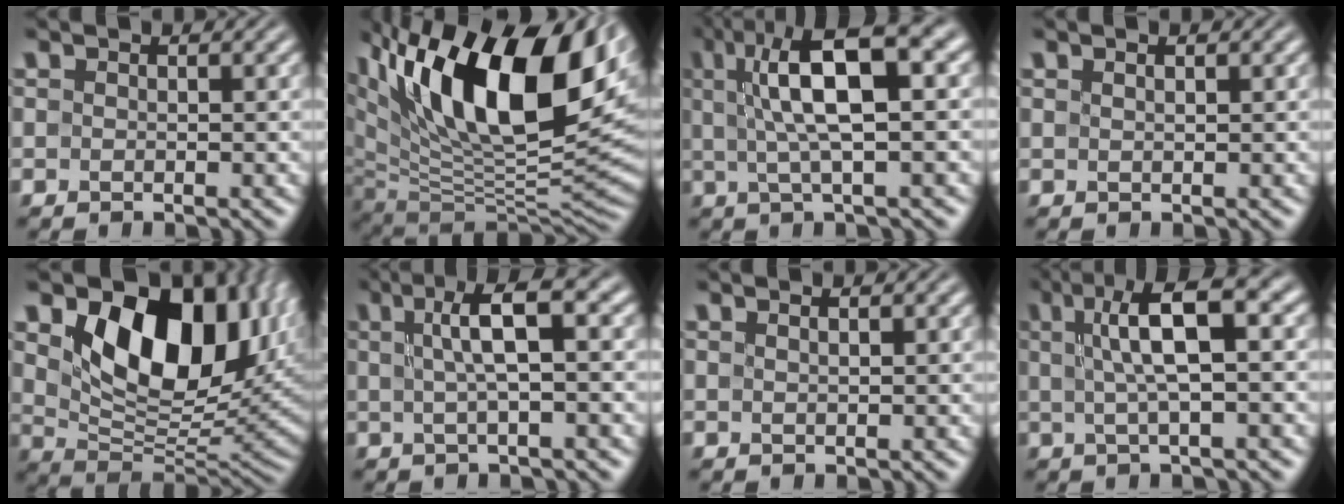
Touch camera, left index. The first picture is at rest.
{"total": 18.1, "force": [7.4, 8.3, 14.2], "torque": [-0.237, 0.010, 0.126]}
{"total": 9.5, "force": [2.5, 2.7, 8.8], "torque": [-0.152, 0.014, 0.039]}
{"total": 0.9, "force": [0.6, 0.2, 0.6], "torque": [-0.014, 0.001, 0.009]}
{"total": 13.4, "force": [4.5, 8.3, 9.5], "torque": [-0.144, -0.009, 0.084]}
{"total": 5.2, "force": [1.1, 1.2, 4.9], "torque": [-0.081, 0.017, 0.015]}
{"total": 1.2, "force": [0.7, 0.3, 0.9], "torque": [-0.014, -0.003, 0.011]}
{"total": 7.0, "force": [1.7, 1.8, 6.5], "torque": [-0.107, 0.018, 0.022]}